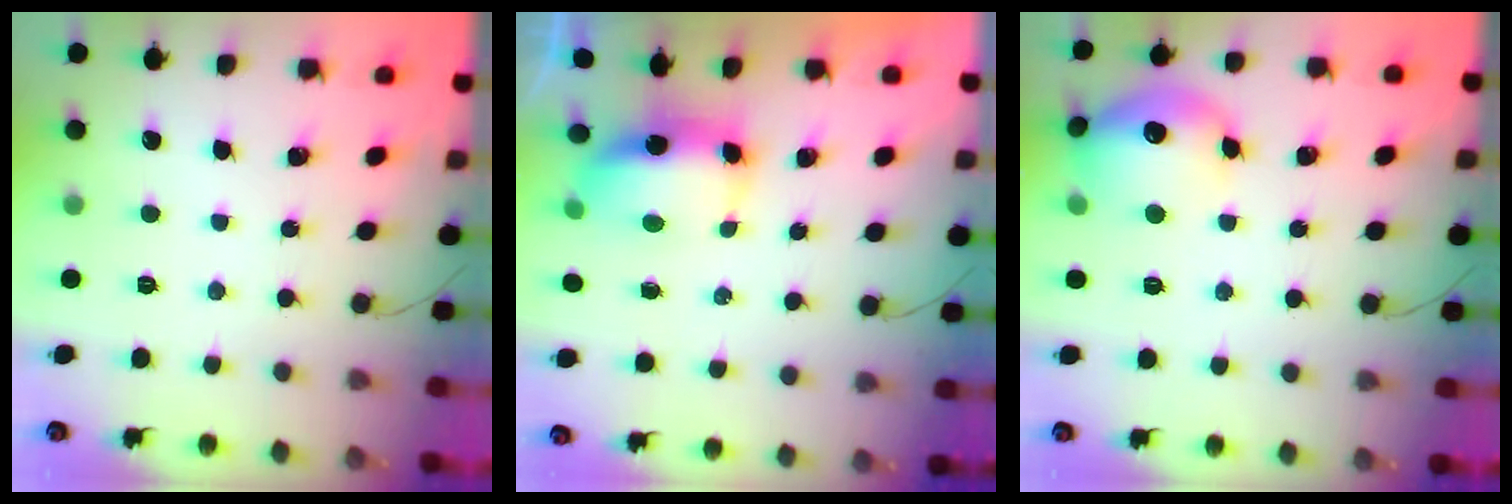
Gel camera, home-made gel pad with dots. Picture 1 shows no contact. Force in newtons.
{"total": 10.7, "press": 8.8, "slide": 6.1}
{"total": 16.2, "press": 16.2, "slide": 1.5}